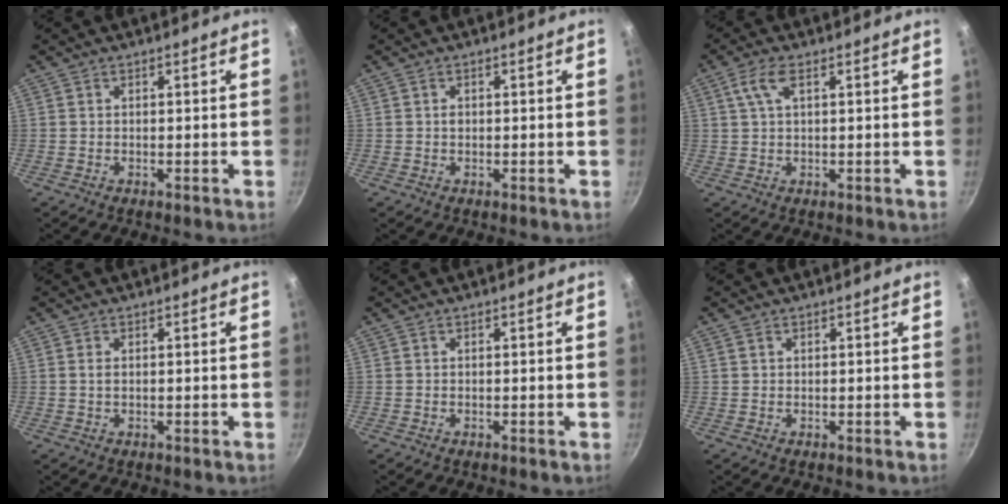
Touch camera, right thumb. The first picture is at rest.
{"total": 0.7, "force": [0.2, 0.5, 0.5], "torque": [-0.008, -0.001, 0.004]}
{"total": 4.2, "force": [1.6, 1.2, 3.7], "torque": [-0.084, 0.006, 0.035]}
{"total": 1.0, "force": [0.3, 0.4, 0.9], "torque": [-0.018, -0.002, 0.005]}
{"total": 0.0}
{"total": 0.6, "force": [0.3, 0.4, 0.2], "torque": [-0.004, 0.002, 0.005]}